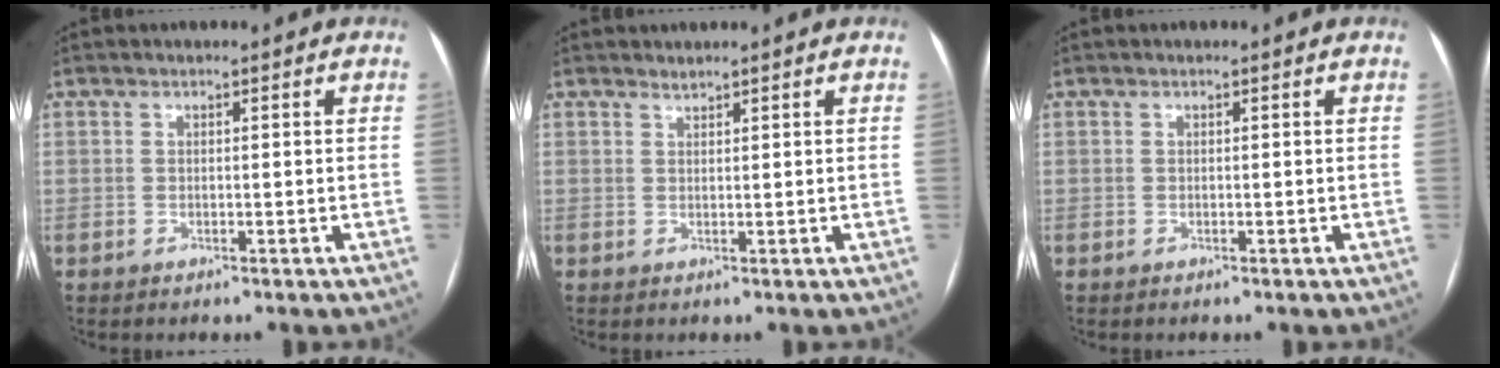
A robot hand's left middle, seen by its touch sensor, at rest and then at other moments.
{"total": 0.7, "force": [0.7, 0.0, 0.0], "torque": [-0.005, -0.001, 0.015]}
{"total": 0.0}